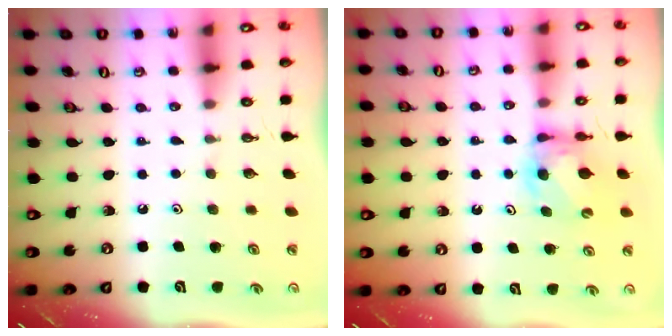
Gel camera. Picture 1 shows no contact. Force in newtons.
{"total": 6.2, "press": 6.2, "slide": 0.6}